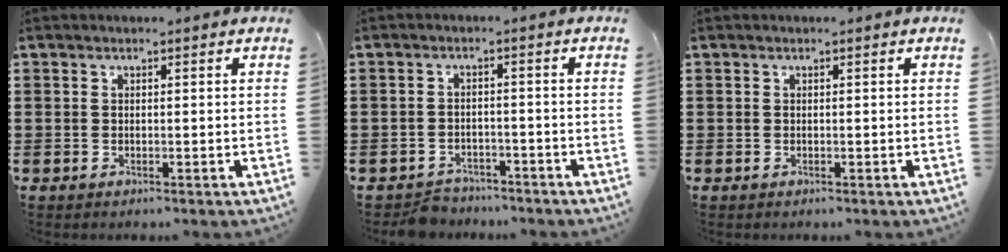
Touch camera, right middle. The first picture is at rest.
{"total": 2.7, "force": [-2.6, 0.6, -0.1], "torque": [-0.007, -0.002, -0.057]}
{"total": 0.0}